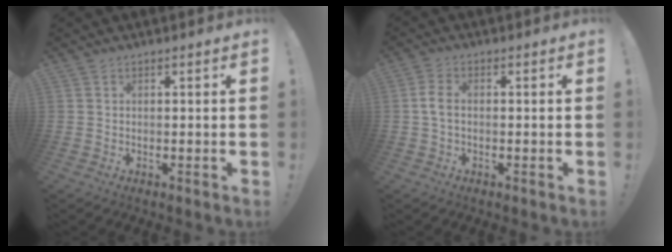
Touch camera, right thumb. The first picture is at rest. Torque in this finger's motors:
{"motor_torque": [0.02, 0.58, 0.50, -0.07, 0.01]}